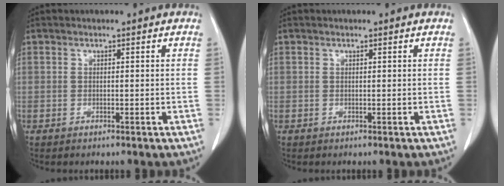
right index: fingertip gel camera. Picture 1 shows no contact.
{"total": 0.0}